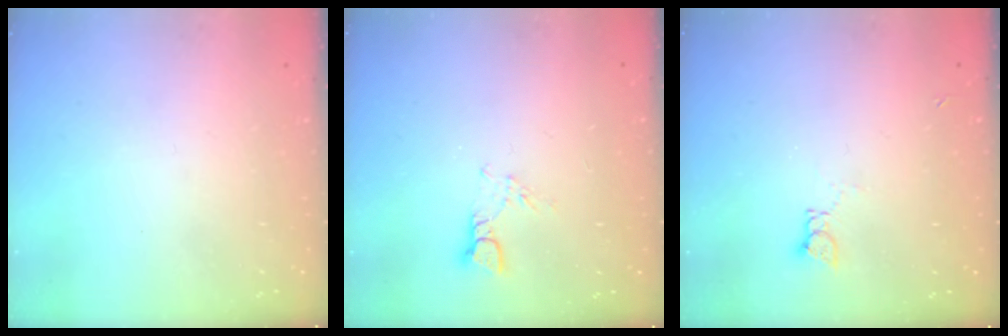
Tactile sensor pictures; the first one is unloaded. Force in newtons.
{"total": 3.5, "press": 3.4, "slide": 0.3}
{"total": 1.8, "press": 1.7, "slide": 0.2}